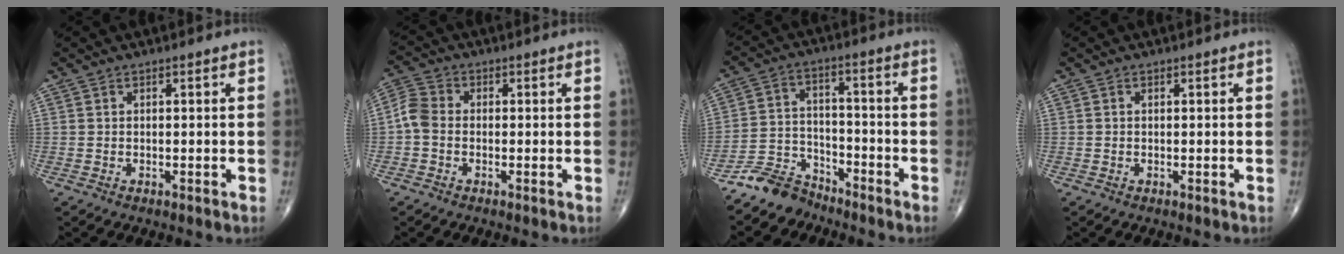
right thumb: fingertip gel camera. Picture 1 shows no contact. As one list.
[{"total": 4.5, "force": [-0.8, 3.4, 2.9], "torque": [-0.058, 0.011, -0.028]}, {"total": 7.3, "force": [-6.6, 3.2, 0.3], "torque": [0.015, 0.054, -0.136]}, {"total": 0.0}]